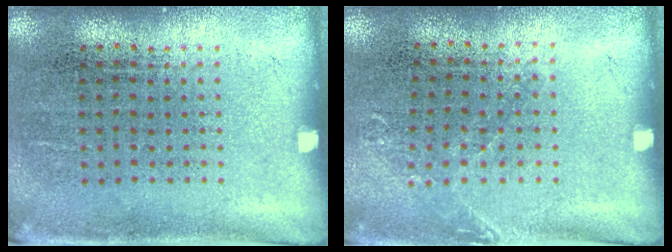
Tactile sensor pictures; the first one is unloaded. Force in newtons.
{"total": 0.8, "press": 0.8, "slide": 0.1}